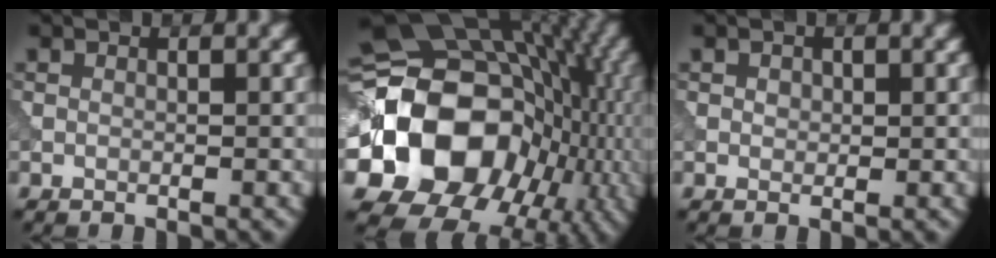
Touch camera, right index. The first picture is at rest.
{"total": 19.8, "force": [-2.6, 16.1, 11.2], "torque": [-0.209, -0.015, -0.049]}
{"total": 0.7, "force": [0.3, 0.6, 0.3], "torque": [-0.006, -0.002, 0.006]}